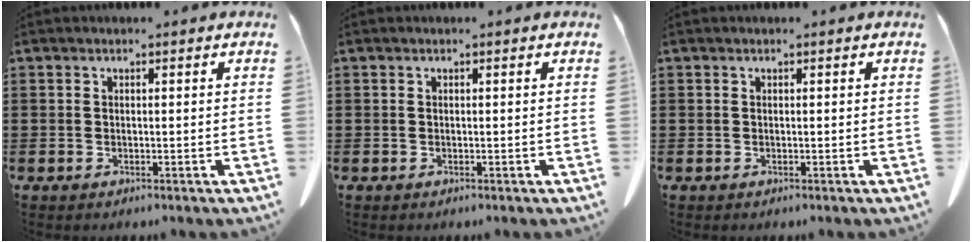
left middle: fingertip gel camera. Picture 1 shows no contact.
{"total": 0.0}
{"total": 0.0}